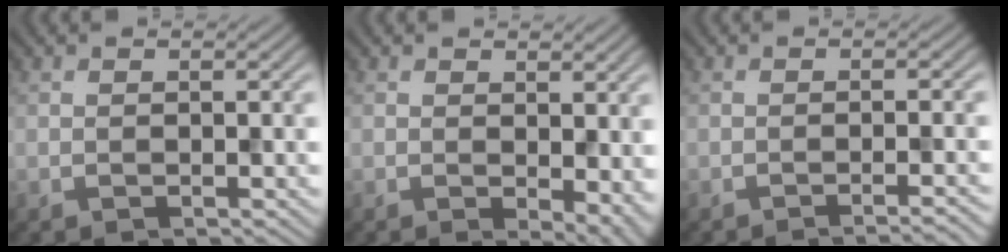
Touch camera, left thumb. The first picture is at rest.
{"total": 4.3, "force": [0.0, 2.1, 3.8], "torque": [-0.050, -0.011, 0.008]}
{"total": 2.7, "force": [-1.7, 0.5, 2.1], "torque": [-0.019, 0.005, -0.035]}